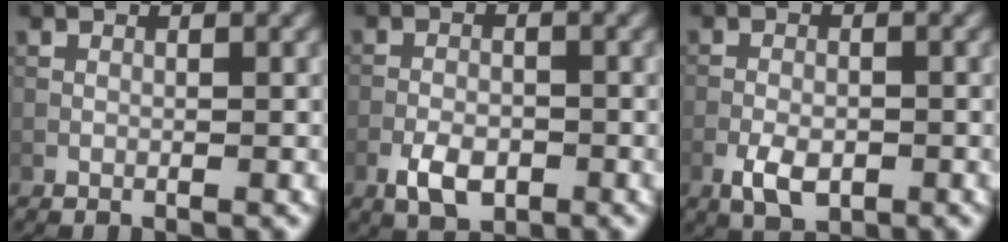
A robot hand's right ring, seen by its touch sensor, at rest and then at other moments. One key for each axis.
{"total": 3.3, "fx": -1.7, "fy": 1.8, "fz": 2.2, "tx": -0.039, "ty": -0.001, "tz": -0.033}
{"total": 3.3, "fx": -1.5, "fy": 1.7, "fz": 2.3, "tx": -0.042, "ty": -0.002, "tz": -0.029}